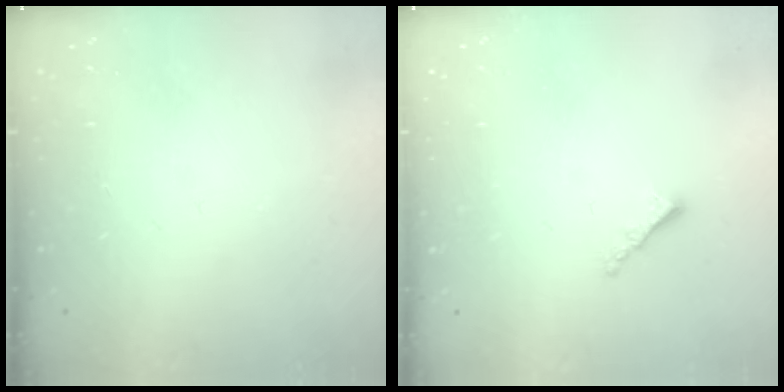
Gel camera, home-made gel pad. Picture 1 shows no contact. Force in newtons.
{"total": 1.2, "press": 1.1, "slide": 0.5}